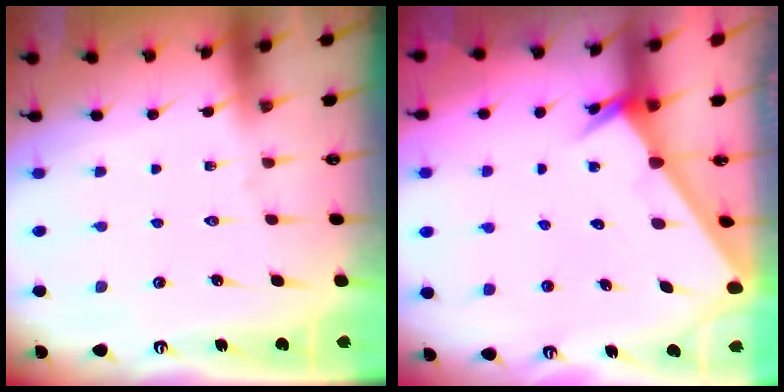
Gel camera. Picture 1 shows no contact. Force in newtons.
{"total": 2.5, "press": 2.5, "slide": 0.1}